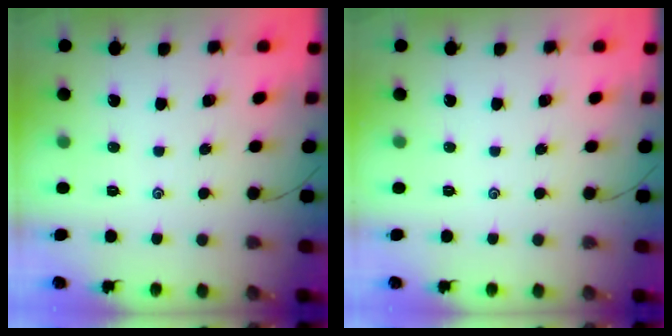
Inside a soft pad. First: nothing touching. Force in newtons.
{"total": 0.0}